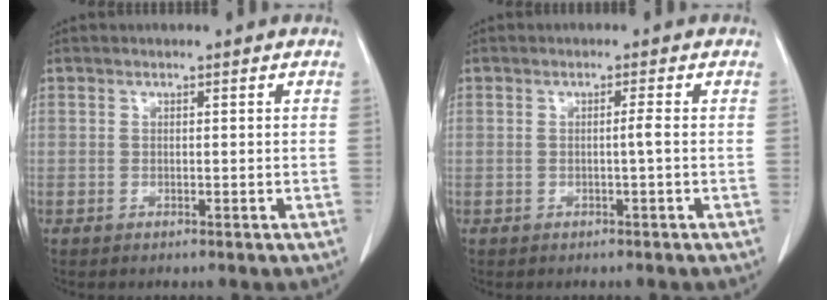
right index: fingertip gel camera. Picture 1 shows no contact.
{"total": 1.2, "force": [-0.2, -0.3, 1.1], "torque": [-0.016, 0.000, -0.005]}